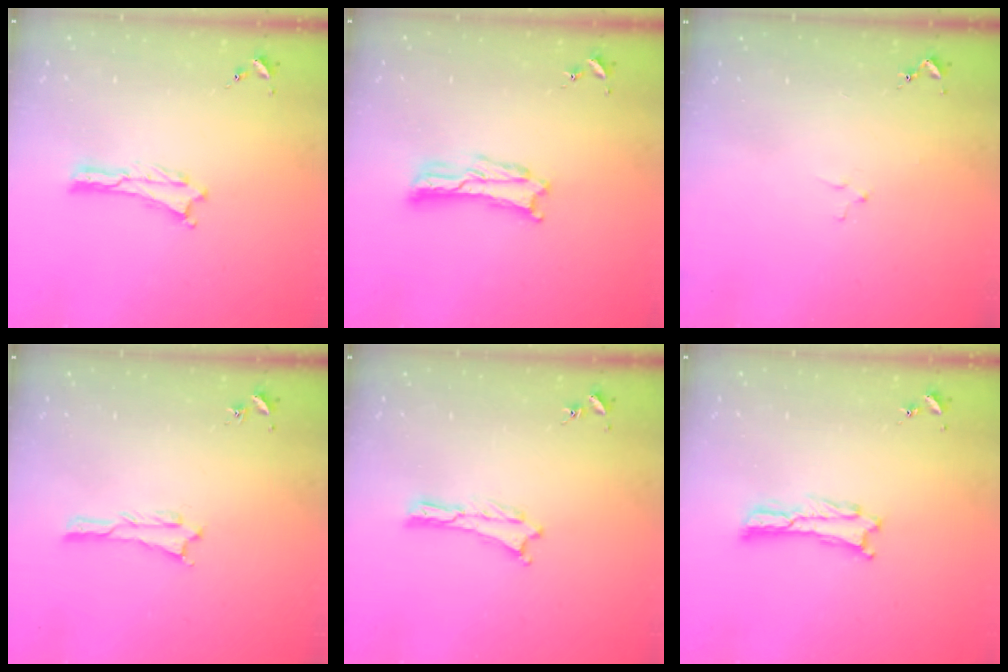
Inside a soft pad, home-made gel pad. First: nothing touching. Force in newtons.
{"total": 1.6, "press": 1.6, "slide": 0.3}
{"total": 0.8, "press": 0.8, "slide": 0.2}
{"total": 0.6, "press": 0.6, "slide": 0.1}
{"total": 0.0}
{"total": 0.6, "press": 0.5, "slide": 0.2}